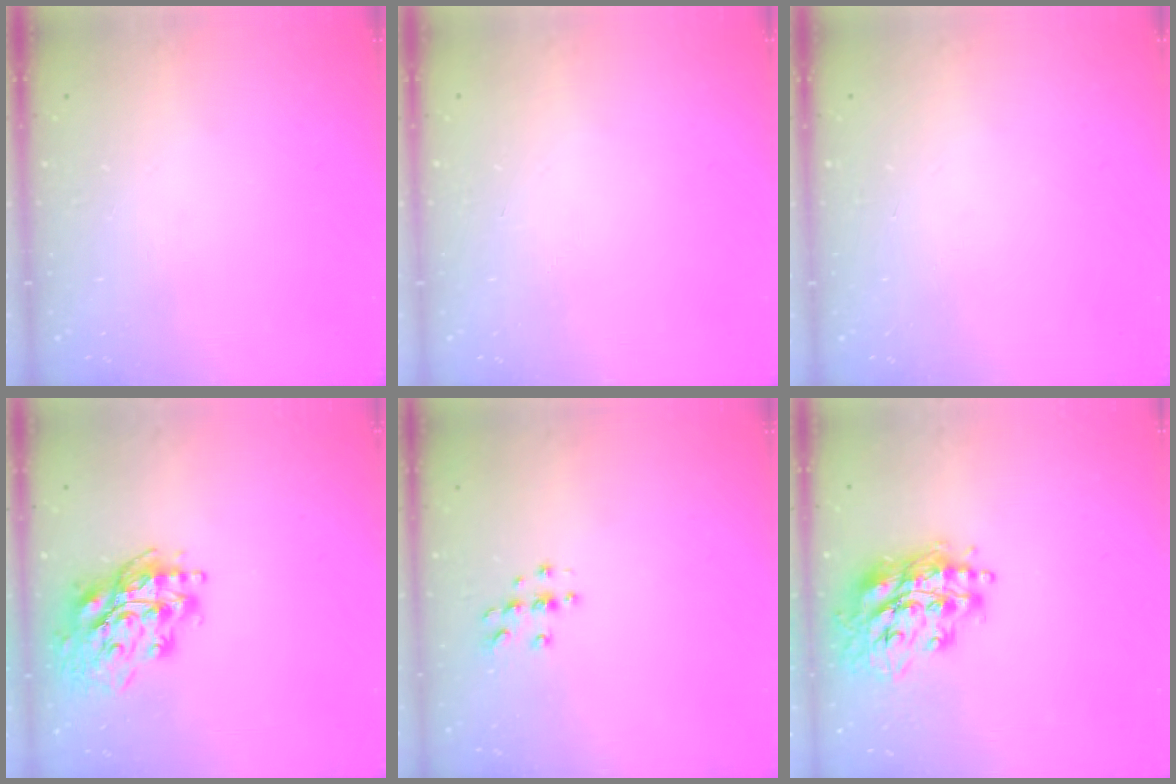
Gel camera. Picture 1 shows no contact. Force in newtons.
{"total": 0.0}
{"total": 0.0}
{"total": 17.4, "press": 17.1, "slide": 2.7}
{"total": 4.0, "press": 4.0, "slide": 0.5}
{"total": 17.1, "press": 17.0, "slide": 1.4}